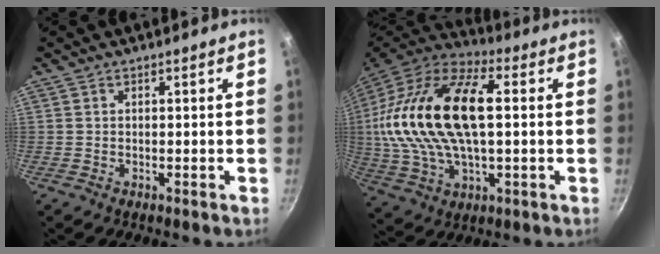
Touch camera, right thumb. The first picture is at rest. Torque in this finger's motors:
{"motor_torque": [0.99, 2.47, 2.28, -0.49, 0.34]}